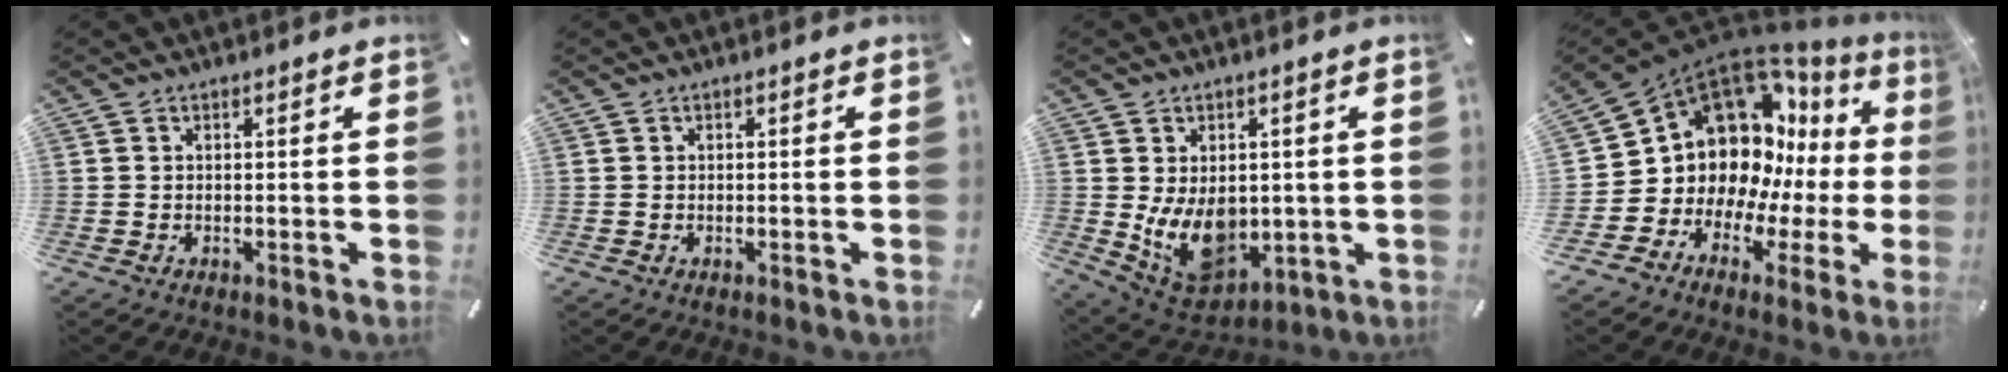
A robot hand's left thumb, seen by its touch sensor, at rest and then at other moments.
{"total": 0.0}
{"total": 12.0, "force": [-0.4, 9.0, 7.9], "torque": [-0.144, -0.013, 0.002]}
{"total": 14.4, "force": [4.5, 11.9, 6.7], "torque": [-0.117, -0.080, 0.102]}